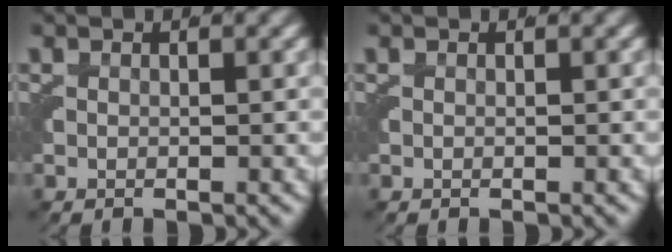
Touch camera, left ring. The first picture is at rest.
{"total": 0.0}